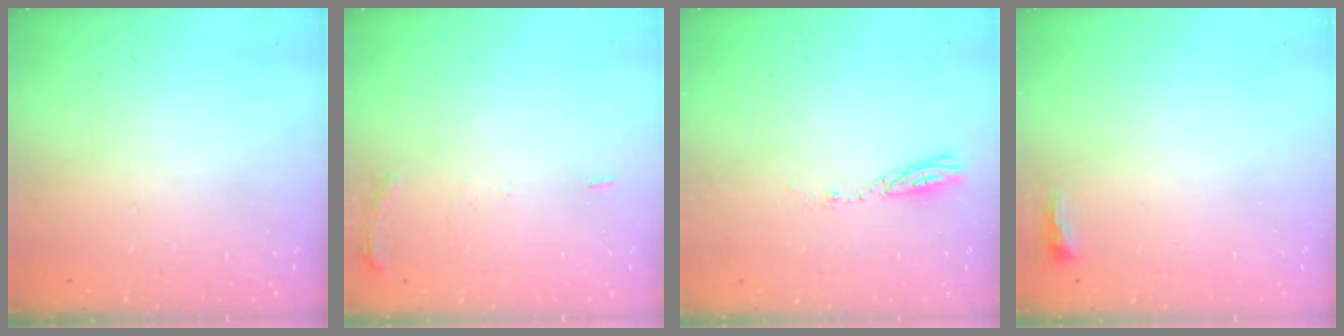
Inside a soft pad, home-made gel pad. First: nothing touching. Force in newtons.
{"total": 5.7, "press": 5.7, "slide": 0.8}
{"total": 3.5, "press": 3.5, "slide": 0.3}
{"total": 3.6, "press": 3.4, "slide": 1.0}